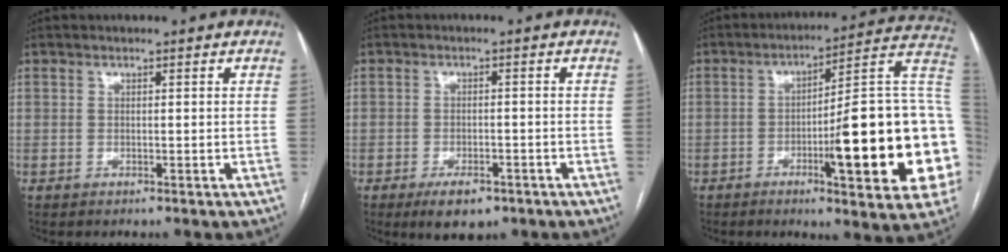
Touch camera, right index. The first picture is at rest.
{"total": 5.1, "force": [-3.2, 2.3, 3.2], "torque": [-0.053, -0.002, -0.044]}
{"total": 23.6, "force": [-4.1, 2.8, 23.1], "torque": [-0.240, 0.015, -0.056]}